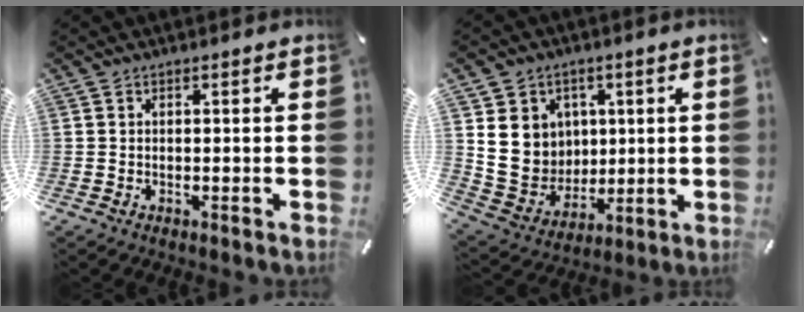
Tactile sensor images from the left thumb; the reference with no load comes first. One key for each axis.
{"total": 12.2, "fx": 3.3, "fy": 11.3, "fz": 3.3, "tx": -0.080, "ty": -0.022, "tz": 0.073}